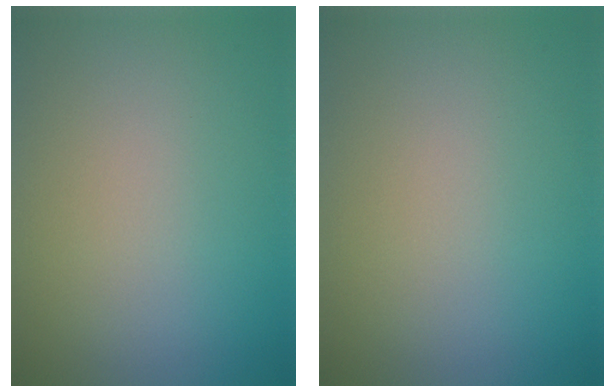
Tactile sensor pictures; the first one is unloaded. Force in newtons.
{"total": 0.0}